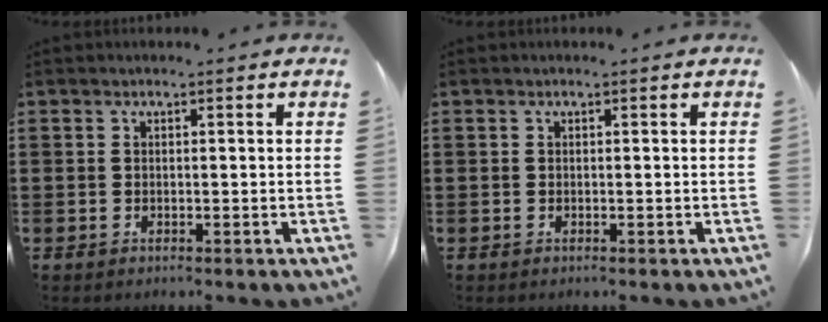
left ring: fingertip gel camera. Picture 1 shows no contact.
{"total": 0.0}